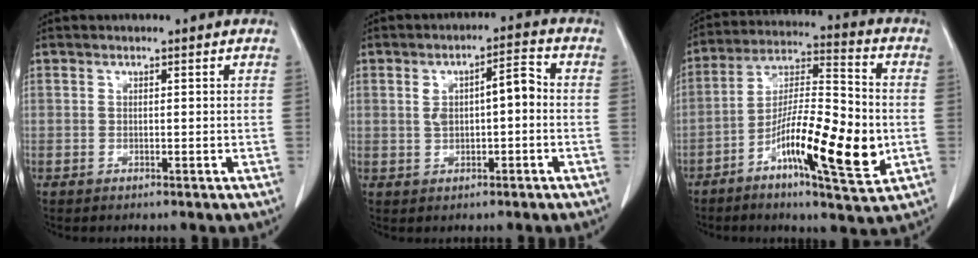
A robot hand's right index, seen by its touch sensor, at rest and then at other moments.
{"total": 5.9, "force": [0.2, 2.2, 5.5], "torque": [-0.098, 0.029, 0.004]}
{"total": 16.2, "force": [-4.7, 3.2, 15.2], "torque": [-0.266, -0.001, -0.079]}